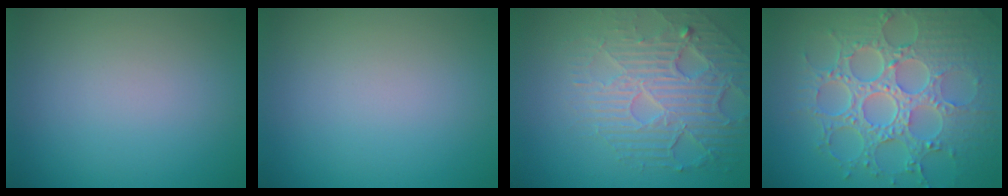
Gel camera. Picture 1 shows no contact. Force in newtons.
{"total": 0.0}
{"total": 6.7, "press": 4.9, "slide": 4.5}
{"total": 8.9, "press": 6.5, "slide": 6.1}